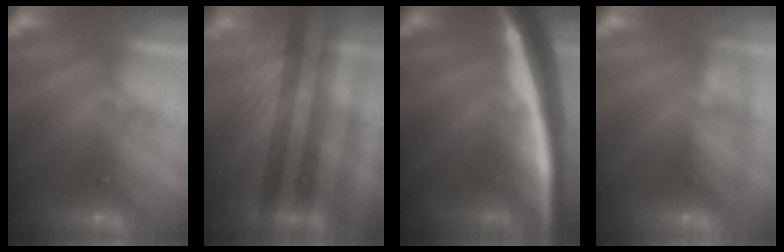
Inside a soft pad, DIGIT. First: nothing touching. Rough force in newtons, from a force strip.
{"total": 3.3}
{"total": 7.4}
{"total": 2.4}